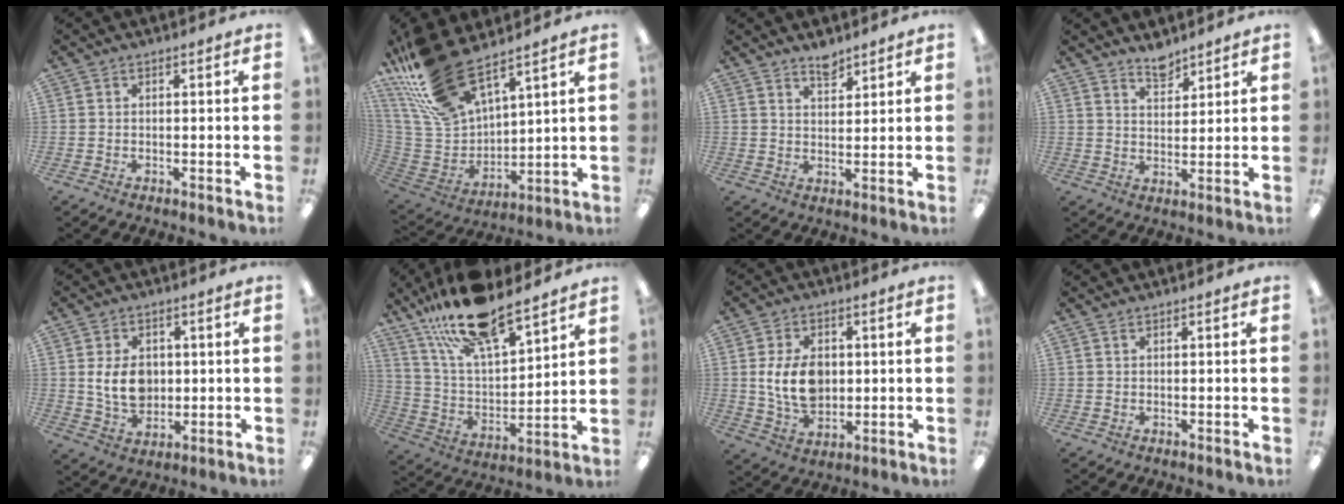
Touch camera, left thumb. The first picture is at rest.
{"total": 19.7, "force": [14.9, 7.7, 10.4], "torque": [-0.241, -0.080, 0.275]}
{"total": 4.2, "force": [3.7, 1.4, 1.3], "torque": [-0.007, -0.027, 0.064]}
{"total": 4.9, "force": [4.5, 1.7, 1.2], "torque": [-0.008, -0.033, 0.080]}
{"total": 8.7, "force": [1.2, 6.5, 5.6], "torque": [-0.117, 0.002, 0.021]}
{"total": 19.5, "force": [15.7, 5.9, 9.8], "torque": [-0.192, -0.089, 0.277]}
{"total": 10.8, "force": [1.3, 7.7, 7.4], "torque": [-0.151, 0.001, 0.021]}
{"total": 0.5, "force": [0.4, 0.2, 0.3], "torque": [-0.007, 0.003, 0.006]}